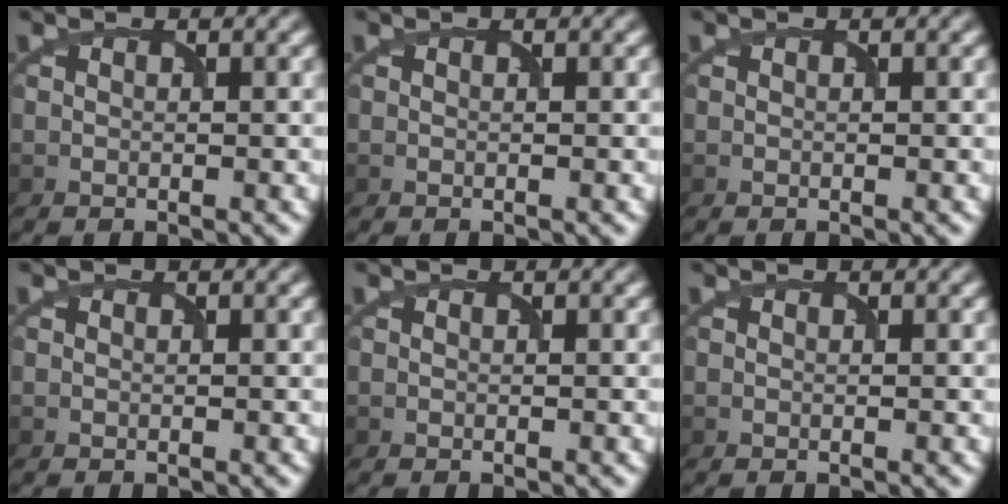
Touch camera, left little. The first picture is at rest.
{"total": 0.0}
{"total": 0.0}
{"total": 0.0}
{"total": 0.0}
{"total": 0.0}